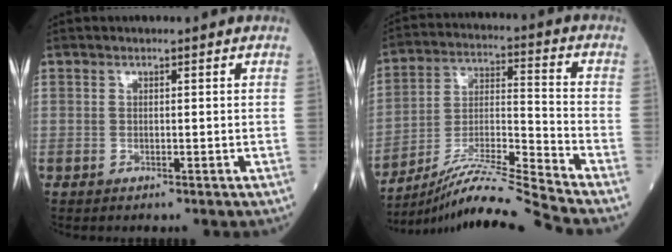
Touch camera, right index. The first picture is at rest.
{"total": 14.6, "force": [-13.2, -3.6, 5.0], "torque": [-0.084, 0.002, -0.238]}